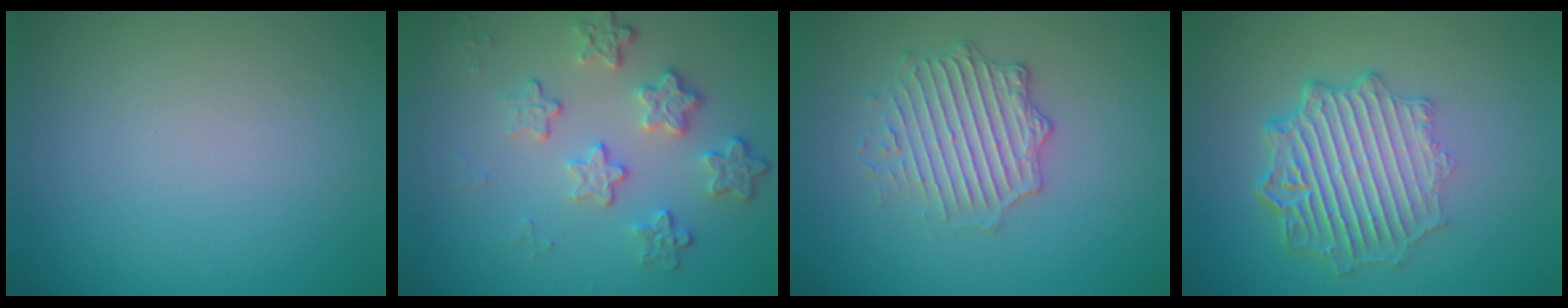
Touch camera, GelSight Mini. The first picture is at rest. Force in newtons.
{"total": 4.2, "press": 3.1, "slide": 2.8}
{"total": 3.7, "press": 3.3, "slide": 1.5}
{"total": 7.0, "press": 5.1, "slide": 4.8}